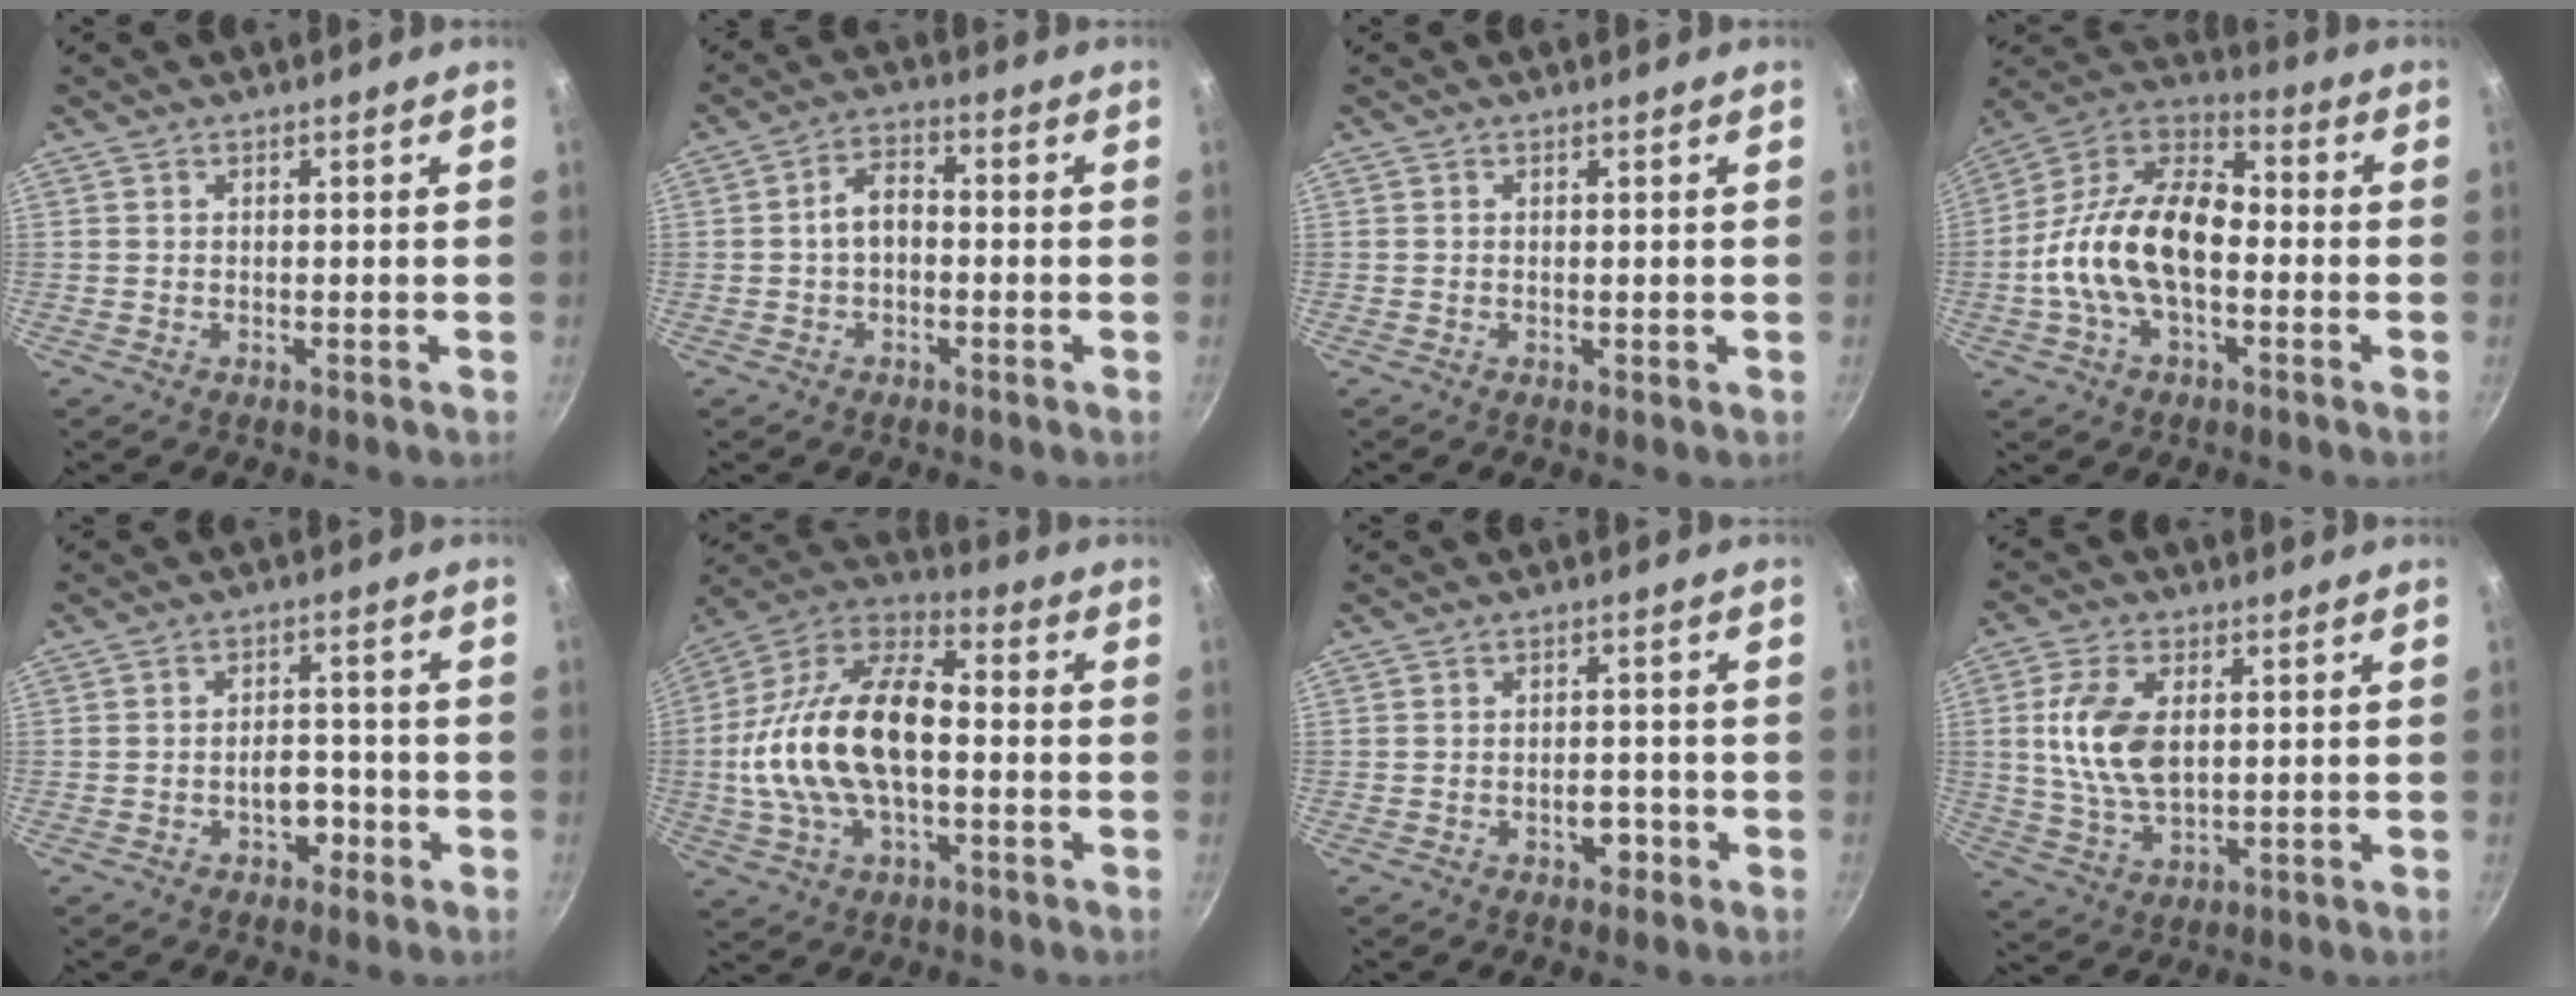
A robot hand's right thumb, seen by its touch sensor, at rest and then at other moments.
{"total": 5.2, "force": [-0.6, 3.3, 3.9], "torque": [-0.057, 0.024, -0.016]}
{"total": 0.0}
{"total": 18.4, "force": [-2.8, 10.5, 14.9], "torque": [-0.245, 0.045, -0.073]}
{"total": 4.8, "force": [-2.0, 3.1, 3.1], "torque": [-0.017, 0.019, -0.030]}
{"total": 21.6, "force": [-1.8, 11.7, 18.1], "torque": [-0.335, 0.042, -0.046]}
{"total": 3.3, "force": [-1.6, 2.0, 2.2], "torque": [-0.014, 0.012, -0.022]}
{"total": 11.3, "force": [1.8, 6.4, 9.1], "torque": [-0.173, -0.005, 0.035]}